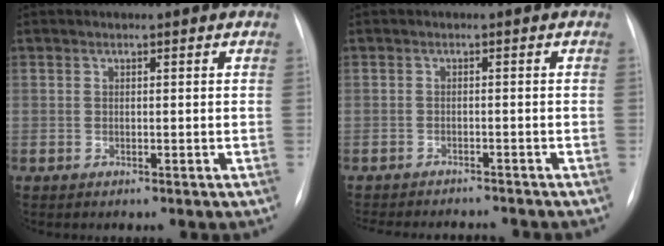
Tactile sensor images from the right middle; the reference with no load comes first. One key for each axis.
{"total": 9.9, "fx": -9.3, "fy": 1.6, "fz": 3.0, "tx": -0.045, "ty": -0.001, "tz": -0.122}